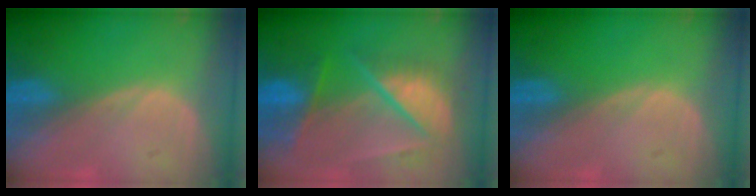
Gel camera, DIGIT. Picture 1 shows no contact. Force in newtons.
{"total": 9.3, "press": 8.2, "slide": 4.4}
{"total": 0.0}